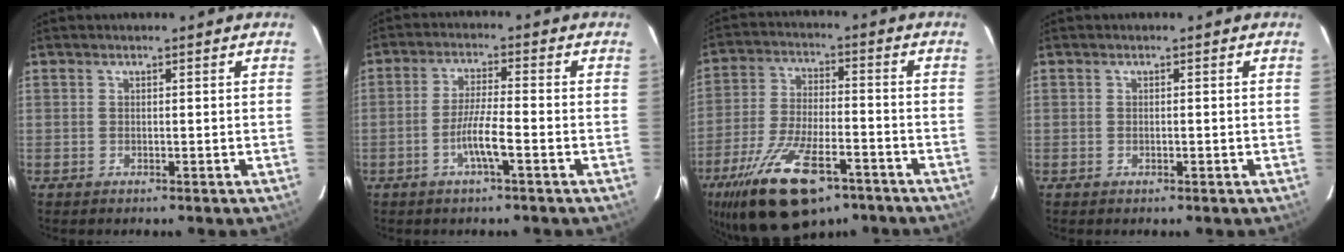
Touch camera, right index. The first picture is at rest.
{"total": 5.6, "force": [-2.2, 0.1, 5.2], "torque": [-0.100, -0.001, -0.044]}
{"total": 16.4, "force": [-10.4, 5.4, 11.6], "torque": [-0.233, -0.023, -0.180]}
{"total": 0.5, "force": [-0.2, 0.2, 0.5], "torque": [-0.011, -0.001, -0.001]}